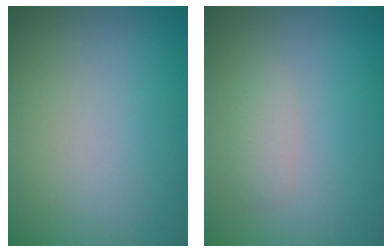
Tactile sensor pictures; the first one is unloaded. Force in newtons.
{"total": 1.3, "press": 1.3, "slide": 0.1}